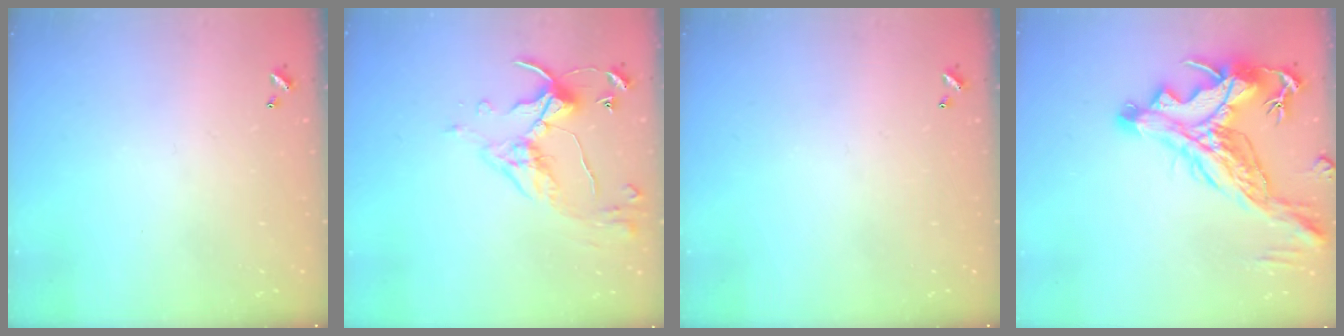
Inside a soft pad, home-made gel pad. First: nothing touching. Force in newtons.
{"total": 5.7, "press": 5.7, "slide": 0.7}
{"total": 0.0}
{"total": 9.1, "press": 8.9, "slide": 2.0}